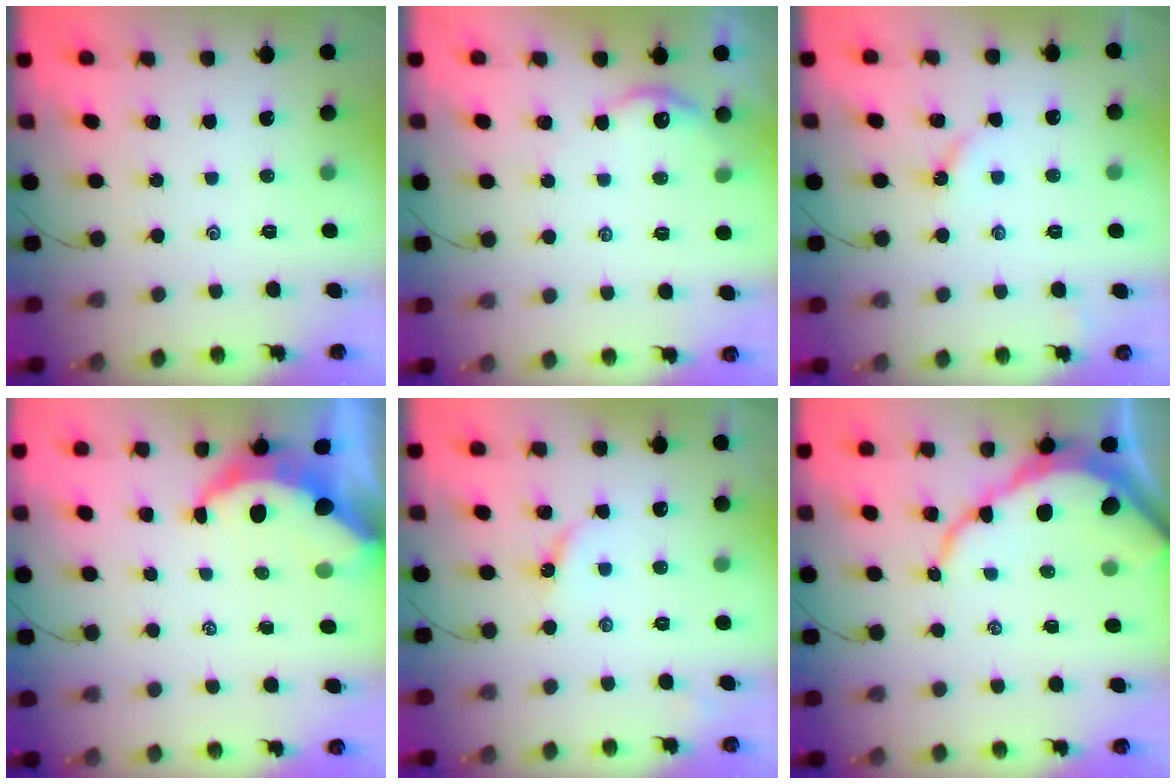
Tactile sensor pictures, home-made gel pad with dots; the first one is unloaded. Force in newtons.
{"total": 4.6, "press": 4.5, "slide": 0.4}
{"total": 3.0, "press": 3.0, "slide": 0.3}
{"total": 6.8, "press": 6.8, "slide": 0.8}
{"total": 4.2, "press": 4.2, "slide": 0.4}
{"total": 10.2, "press": 10.1, "slide": 1.1}